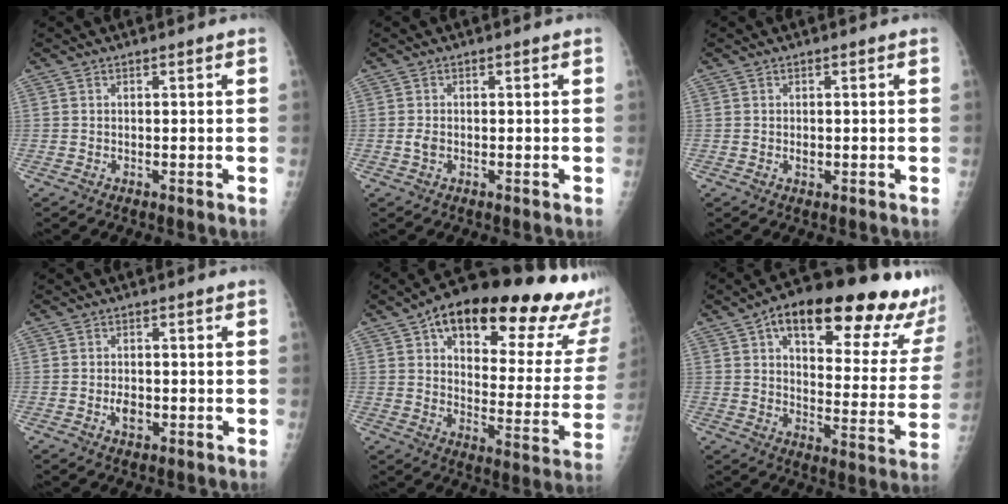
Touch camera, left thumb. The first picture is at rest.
{"total": 1.3, "force": [-0.4, 0.8, 0.9], "torque": [-0.019, -0.001, -0.008]}
{"total": 1.0, "force": [-0.2, 0.7, 0.7], "torque": [-0.007, 0.000, -0.001]}
{"total": 2.6, "force": [-0.8, 1.7, 1.8], "torque": [-0.022, 0.004, -0.012]}
{"total": 31.0, "force": [19.5, 11.9, 21.1], "torque": [-0.257, -0.043, 0.261]}
{"total": 27.2, "force": [16.9, 10.0, 18.9], "torque": [-0.219, -0.036, 0.226]}